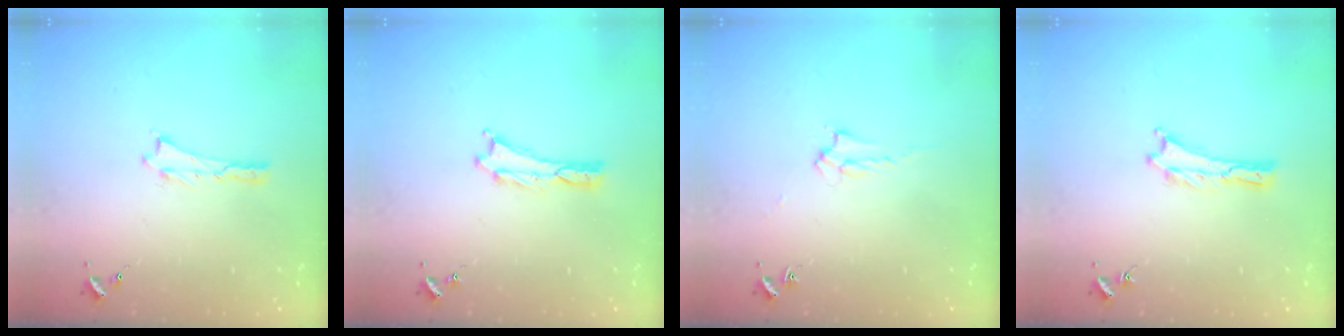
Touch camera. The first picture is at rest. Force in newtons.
{"total": 0.0}
{"total": 2.0, "press": 2.0, "slide": 0.2}
{"total": 0.0}